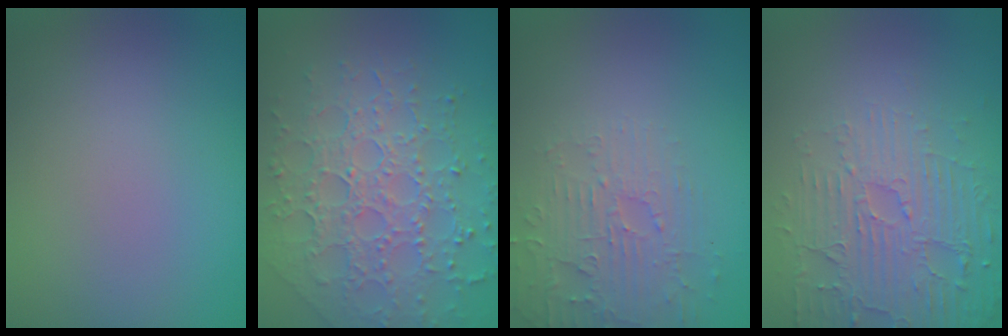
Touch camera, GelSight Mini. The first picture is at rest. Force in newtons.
{"total": 7.2, "press": 5.1, "slide": 5.1}
{"total": 3.7, "press": 3.6, "slide": 0.7}
{"total": 5.3, "press": 3.8, "slide": 3.7}